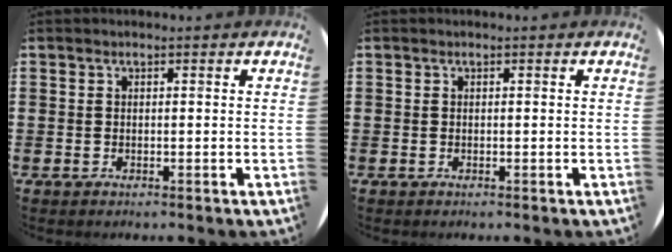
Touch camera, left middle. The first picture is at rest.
{"total": 0.0}